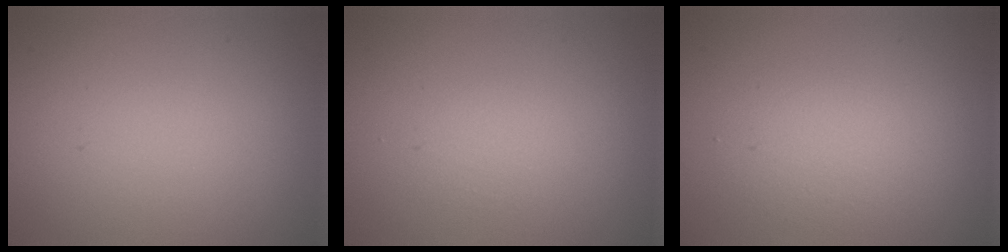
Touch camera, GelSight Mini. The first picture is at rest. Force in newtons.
{"total": 0.9, "press": 0.9, "slide": 0.0}
{"total": 2.1, "press": 2.1, "slide": 0.0}